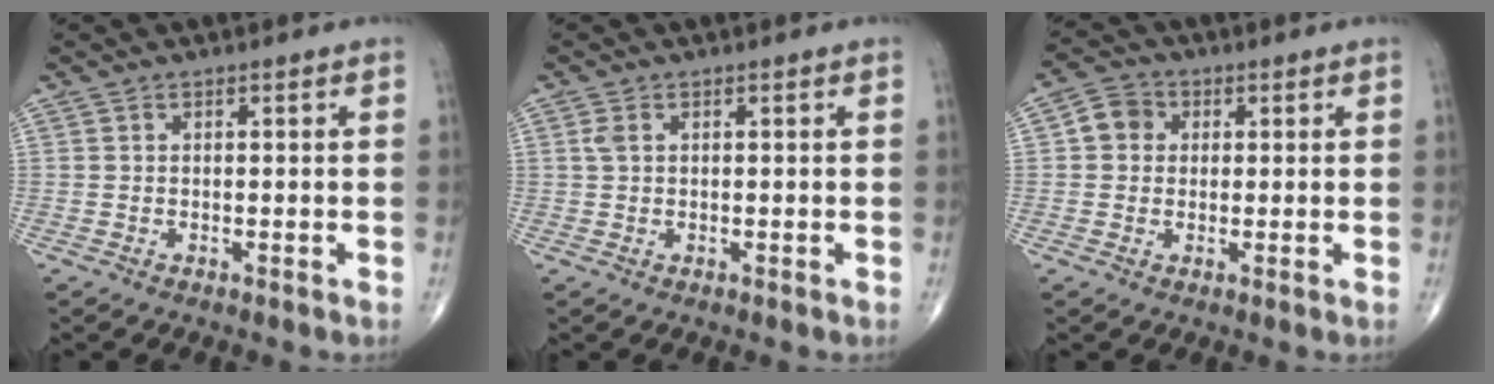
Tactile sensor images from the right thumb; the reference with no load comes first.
{"total": 1.4, "force": [0.5, 0.8, 1.0], "torque": [-0.029, 0.008, 0.013]}
{"total": 4.8, "force": [0.7, 4.3, 2.0], "torque": [-0.019, 0.009, 0.003]}